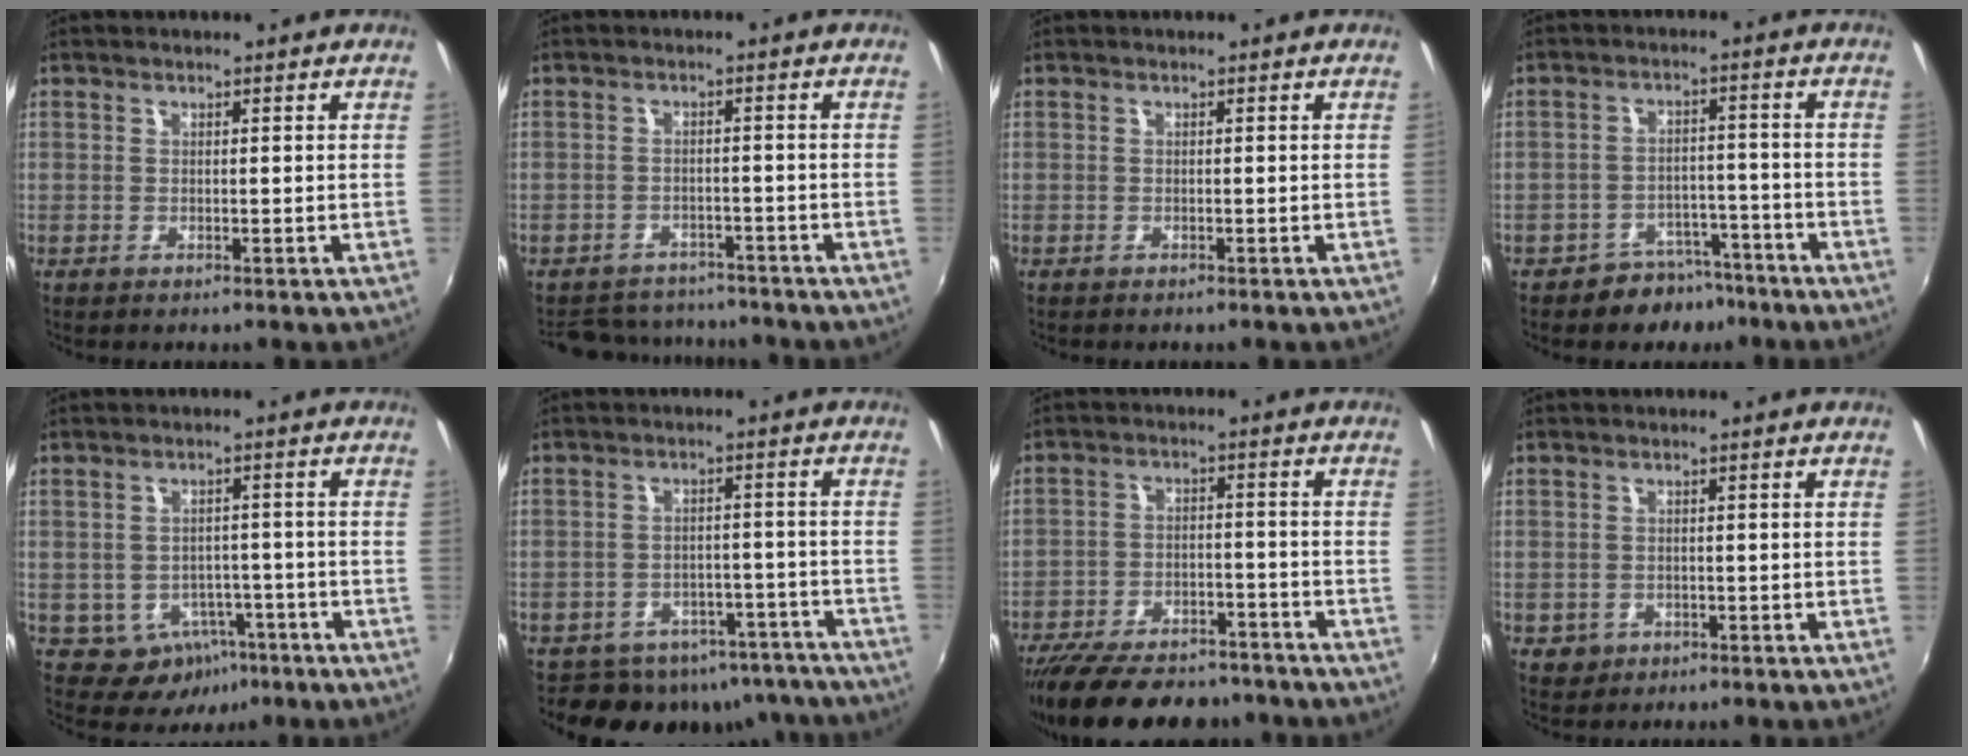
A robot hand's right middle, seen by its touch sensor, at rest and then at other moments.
{"total": 11.6, "force": [-10.2, 4.6, 3.1], "torque": [-0.079, 0.011, -0.141]}
{"total": 0.5, "force": [-0.5, 0.2, 0.0], "torque": [-0.002, -0.003, -0.009]}
{"total": 7.3, "force": [-5.7, 4.4, 1.1], "torque": [-0.021, 0.022, -0.075]}
{"total": 7.4, "force": [-3.8, 6.0, 2.2], "torque": [-0.046, 0.015, -0.031]}
{"total": 14.1, "force": [-11.8, 6.8, 3.6], "torque": [-0.063, 0.022, -0.138]}
{"total": 20.8, "force": [-17.2, 7.6, 8.9], "torque": [-0.191, -0.011, -0.245]}
{"total": 2.8, "force": [-1.0, 2.5, 0.8], "torque": [-0.023, -0.003, -0.012]}